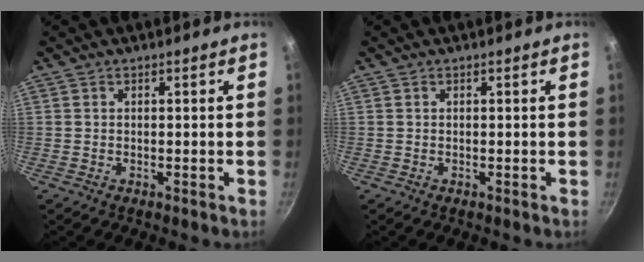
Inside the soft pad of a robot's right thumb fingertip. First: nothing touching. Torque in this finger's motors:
{"motor_torque": [-0.11, 0.08, 0.20, 0.07, 0.04]}